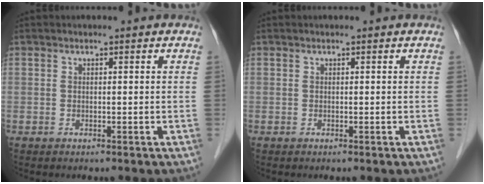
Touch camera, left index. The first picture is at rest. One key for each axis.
{"total": 2.1, "fx": -2.0, "fy": -0.4, "fz": -0.5, "tx": 0.011, "ty": -0.007, "tz": -0.032}